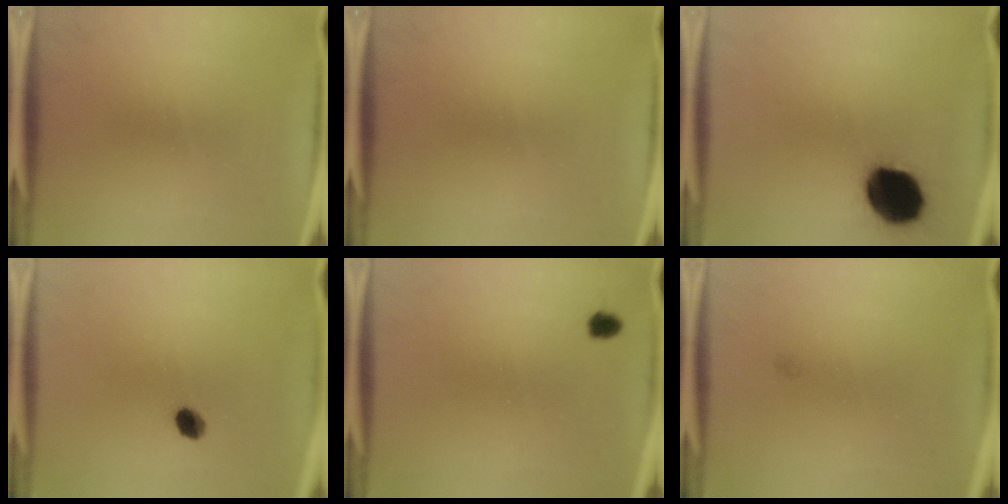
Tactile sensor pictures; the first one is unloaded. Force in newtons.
{"total": 0.0}
{"total": 17.9}
{"total": 3.4}
{"total": 1.8}
{"total": 0.6}